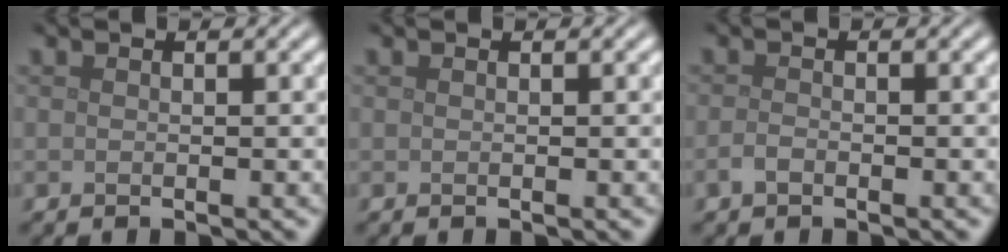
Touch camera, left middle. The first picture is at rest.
{"total": 0.0}
{"total": 1.0, "force": [-0.6, 0.5, 0.6], "torque": [-0.014, -0.001, -0.014]}